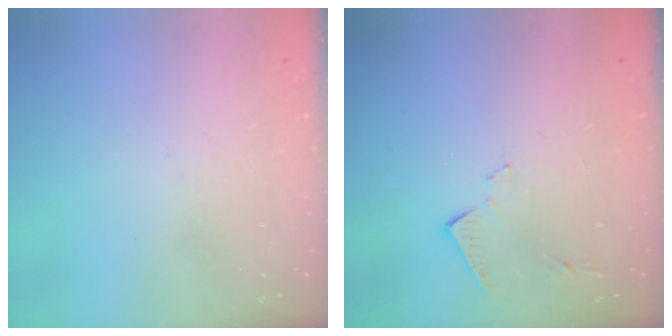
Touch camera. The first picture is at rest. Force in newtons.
{"total": 8.0, "press": 8.0, "slide": 0.1}